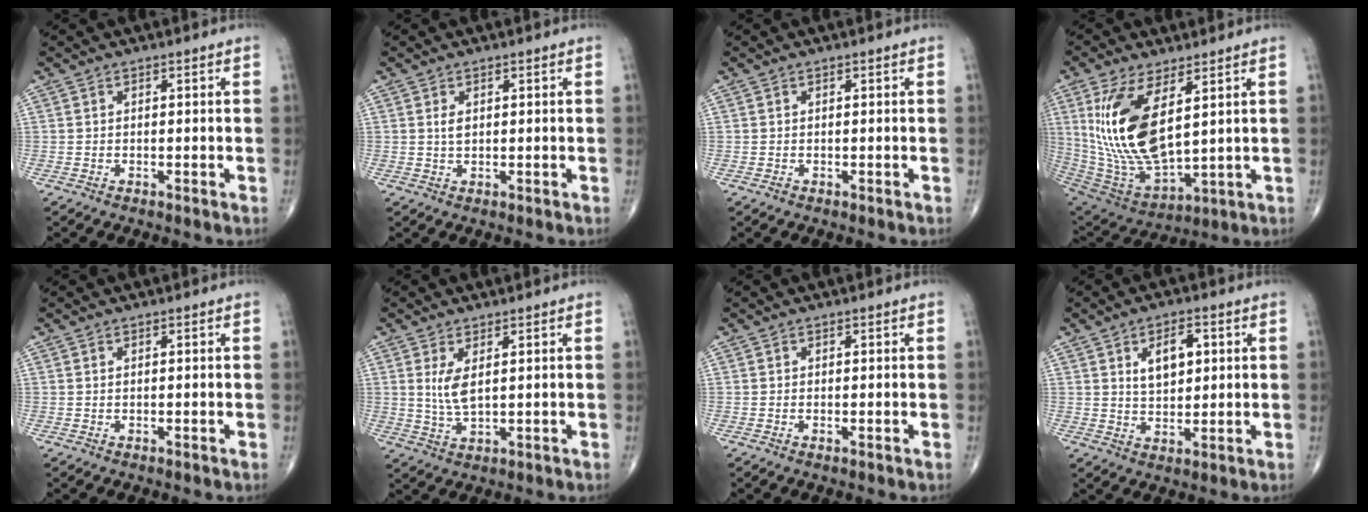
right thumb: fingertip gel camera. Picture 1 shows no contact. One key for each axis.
{"total": 1.7, "fx": 0.5, "fy": 0.9, "fz": 1.3, "tx": -0.023, "ty": -0.001, "tz": 0.010}
{"total": 0.0}
{"total": 18.9, "fx": 5.5, "fy": 8.3, "fz": 16.1, "tx": -0.318, "ty": -0.030, "tz": 0.122}
{"total": 0.0}
{"total": 4.5, "fx": 1.3, "fy": 1.7, "fz": 4.0, "tx": -0.079, "ty": -0.014, "tz": 0.033}
{"total": 0.0}
{"total": 6.8, "fx": 2.2, "fy": 3.8, "fz": 5.3, "tx": -0.069, "ty": -0.007, "tz": 0.040}